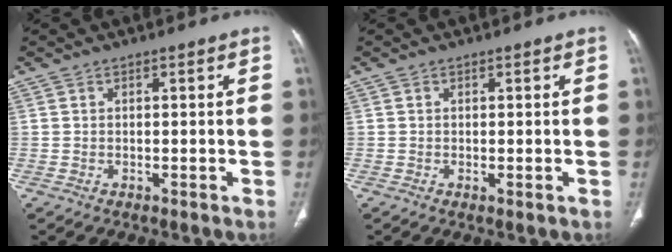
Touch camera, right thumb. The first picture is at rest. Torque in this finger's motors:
{"motor_torque": [-0.83, -0.11, -0.27, 0.07, -0.03]}